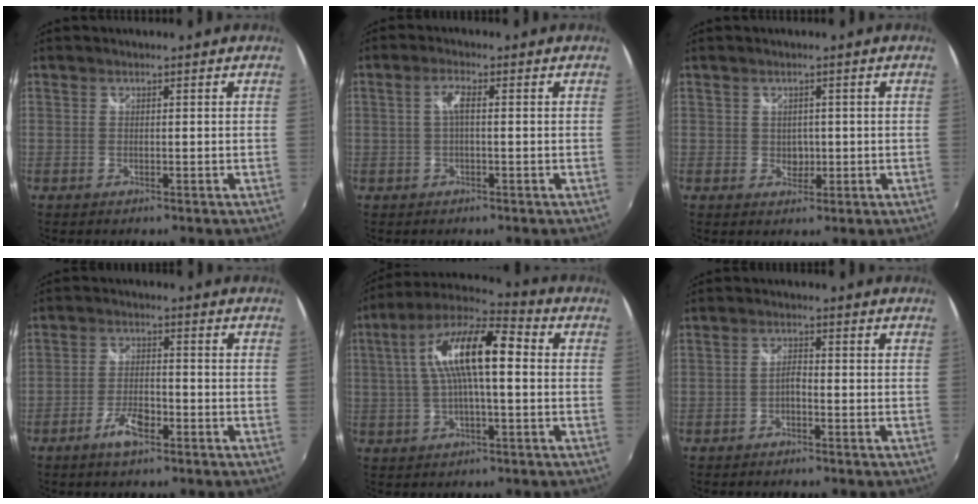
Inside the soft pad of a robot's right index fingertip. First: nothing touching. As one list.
[{"total": 2.6, "force": [0.0, 0.5, 2.6], "torque": [-0.051, 0.007, -0.001]}, {"total": 2.3, "force": [0.0, 2.1, 0.9], "torque": [-0.012, 0.000, 0.001]}, {"total": 5.7, "force": [-3.4, 1.9, 4.1], "torque": [-0.091, -0.002, -0.060]}, {"total": 15.4, "force": [1.6, 4.6, 14.6], "torque": [-0.268, 0.025, 0.018]}, {"total": 1.8, "force": [-1.1, 0.7, 1.3], "torque": [-0.029, 0.005, -0.024]}]